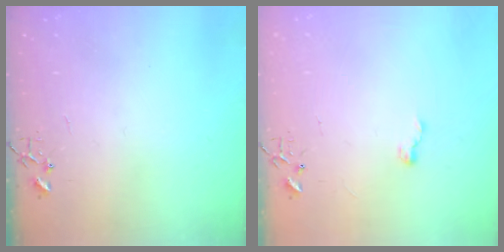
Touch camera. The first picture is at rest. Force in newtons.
{"total": 5.7, "press": 5.6, "slide": 0.7}